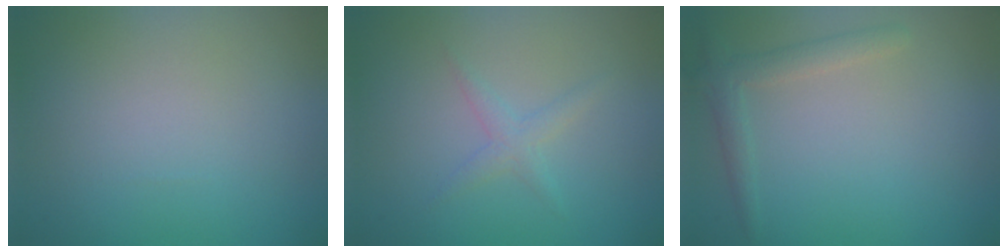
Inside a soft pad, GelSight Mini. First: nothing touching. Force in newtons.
{"total": 1.4, "press": 1.4, "slide": 0.1}
{"total": 2.0, "press": 2.0, "slide": 0.3}